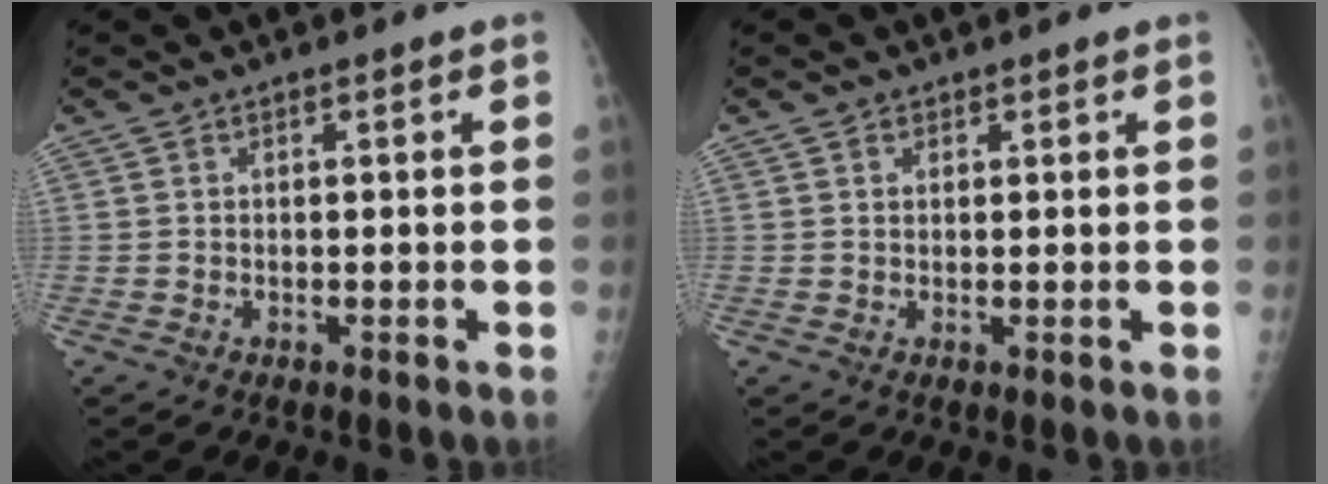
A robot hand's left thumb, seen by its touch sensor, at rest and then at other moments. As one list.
[{"total": 1.4, "force": [0.7, 1.1, 0.3], "torque": [0.007, 0.000, 0.009]}]